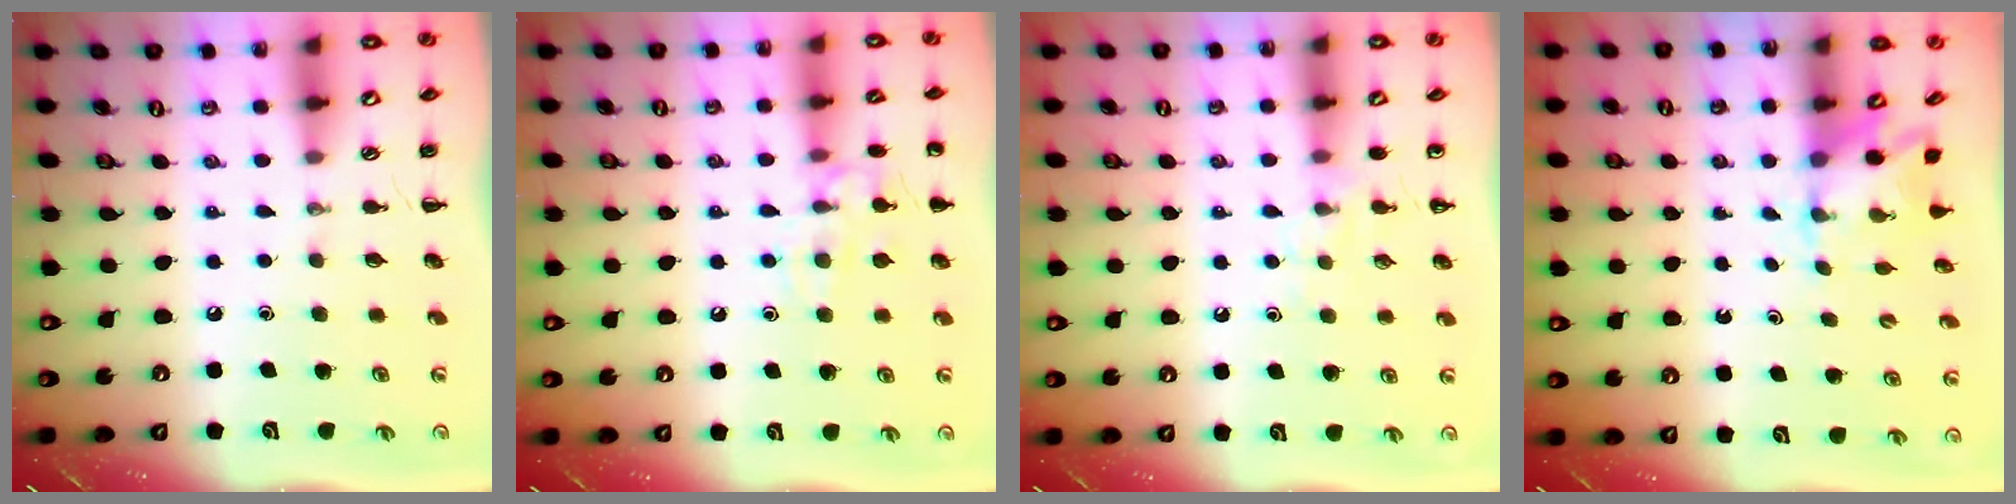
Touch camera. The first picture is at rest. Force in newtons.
{"total": 10.5, "press": 10.4, "slide": 1.0}
{"total": 5.8, "press": 5.3, "slide": 2.2}
{"total": 2.6, "press": 2.4, "slide": 1.1}